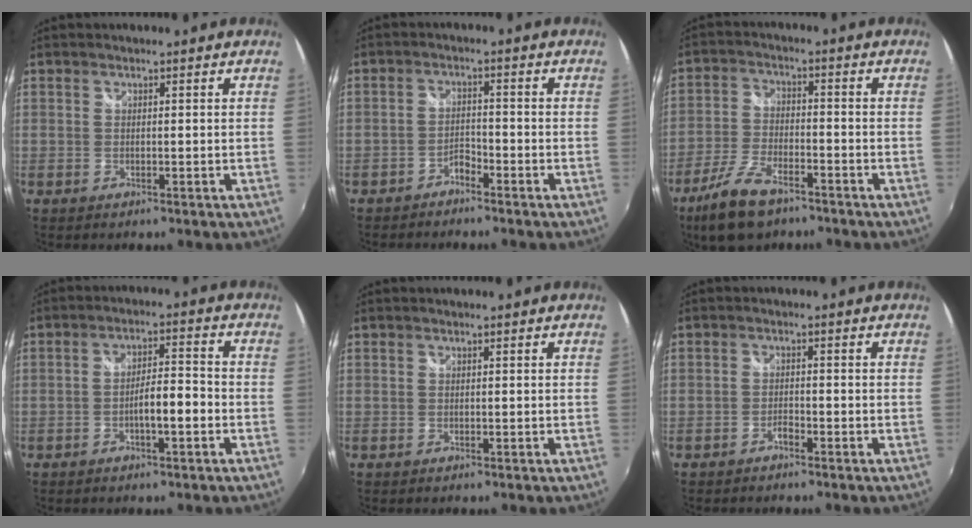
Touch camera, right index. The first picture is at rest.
{"total": 2.4, "force": [-2.2, 0.8, 0.7], "torque": [-0.019, 0.007, -0.038]}
{"total": 11.2, "force": [-7.8, 4.5, 6.7], "torque": [-0.154, -0.011, -0.147]}
{"total": 5.5, "force": [-2.2, 0.8, 5.0], "torque": [-0.085, 0.011, -0.030]}
{"total": 0.0}
{"total": 1.3, "force": [-1.2, 0.3, 0.5], "torque": [-0.011, 0.002, -0.022]}